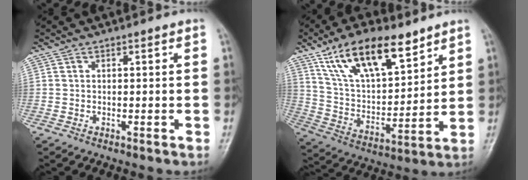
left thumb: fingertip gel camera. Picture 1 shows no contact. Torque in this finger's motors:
{"motor_torque": [0.24, 0.31, 1.51, -1.26, 0.17]}